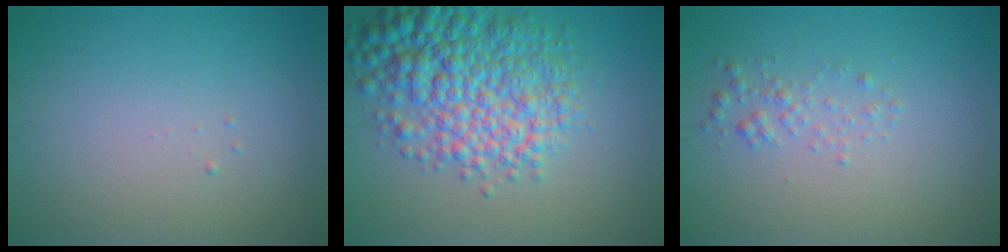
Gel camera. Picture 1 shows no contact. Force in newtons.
{"total": 8.2, "press": 8.2, "slide": 0.2}
{"total": 1.3, "press": 1.3, "slide": 0.0}